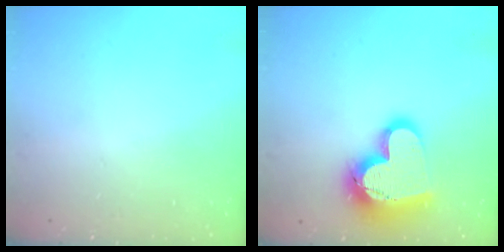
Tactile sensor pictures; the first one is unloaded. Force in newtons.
{"total": 17.4, "press": 17.4, "slide": 1.3}